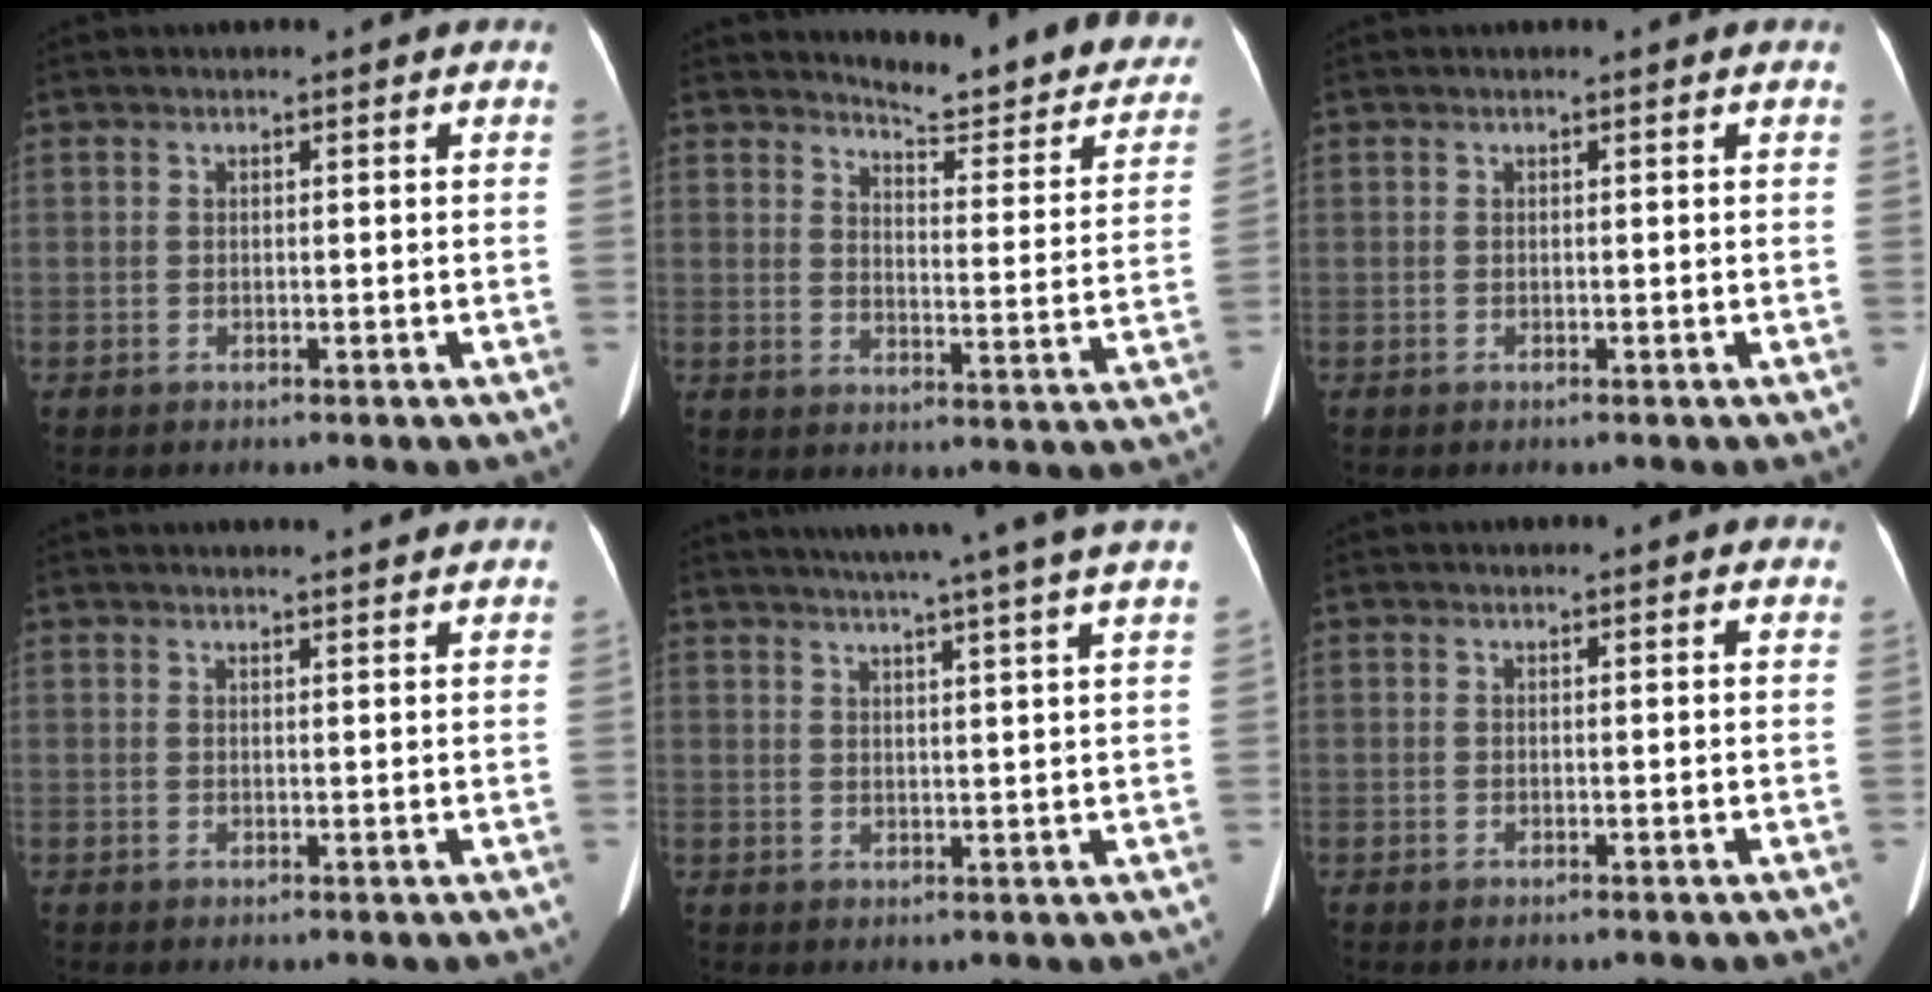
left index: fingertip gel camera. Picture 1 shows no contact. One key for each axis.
{"total": 16.9, "fx": 15.5, "fy": 2.7, "fz": 6.2, "tx": -0.057, "ty": -0.073, "tz": 0.169}
{"total": 0.0}
{"total": 6.9, "fx": 6.6, "fy": 0.2, "fz": 2.0, "tx": -0.026, "ty": 0.018, "tz": 0.067}
{"total": 15.8, "fx": 13.3, "fy": -1.8, "fz": 8.4, "tx": -0.132, "ty": -0.006, "tz": 0.165}
{"total": 4.2, "fx": 3.7, "fy": 1.6, "fz": 1.2, "tx": -0.008, "ty": 0.019, "tz": 0.030}